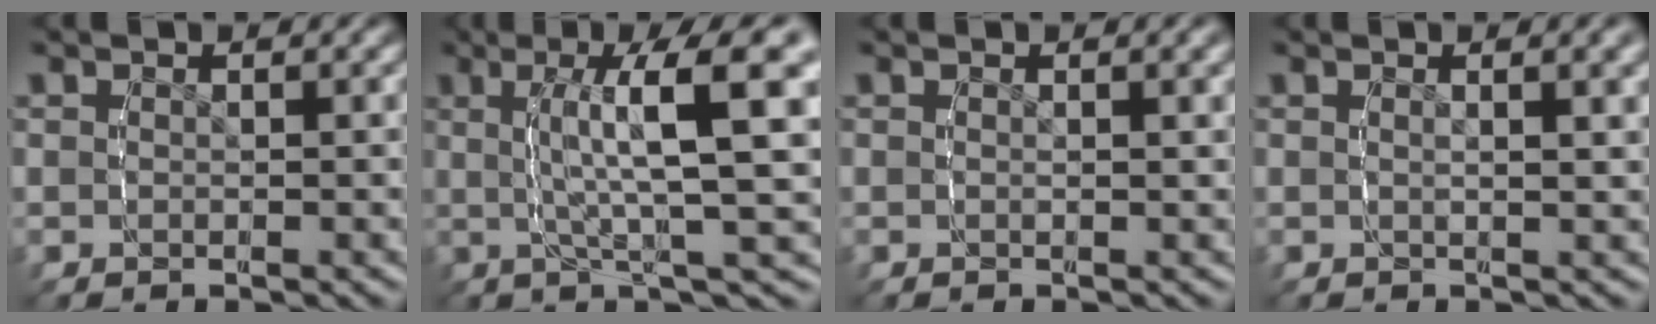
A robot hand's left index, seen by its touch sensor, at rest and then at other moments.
{"total": 9.0, "force": [1.0, 1.8, 8.8], "torque": [-0.114, 0.021, 0.007]}
{"total": 0.9, "force": [0.2, -0.1, 0.9], "torque": [-0.015, -0.001, 0.002]}
{"total": 2.2, "force": [0.8, 0.2, 2.0], "torque": [-0.028, 0.003, 0.011]}